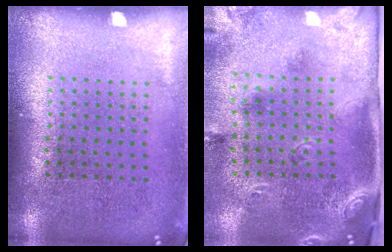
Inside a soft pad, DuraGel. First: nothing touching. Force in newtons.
{"total": 3.0, "press": 1.8, "slide": 2.3}